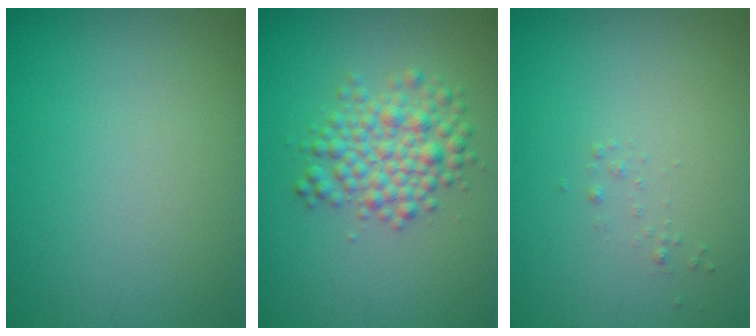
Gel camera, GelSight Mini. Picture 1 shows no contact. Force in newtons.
{"total": 4.0, "press": 4.0, "slide": 0.1}
{"total": 0.5, "press": 0.5, "slide": 0.0}